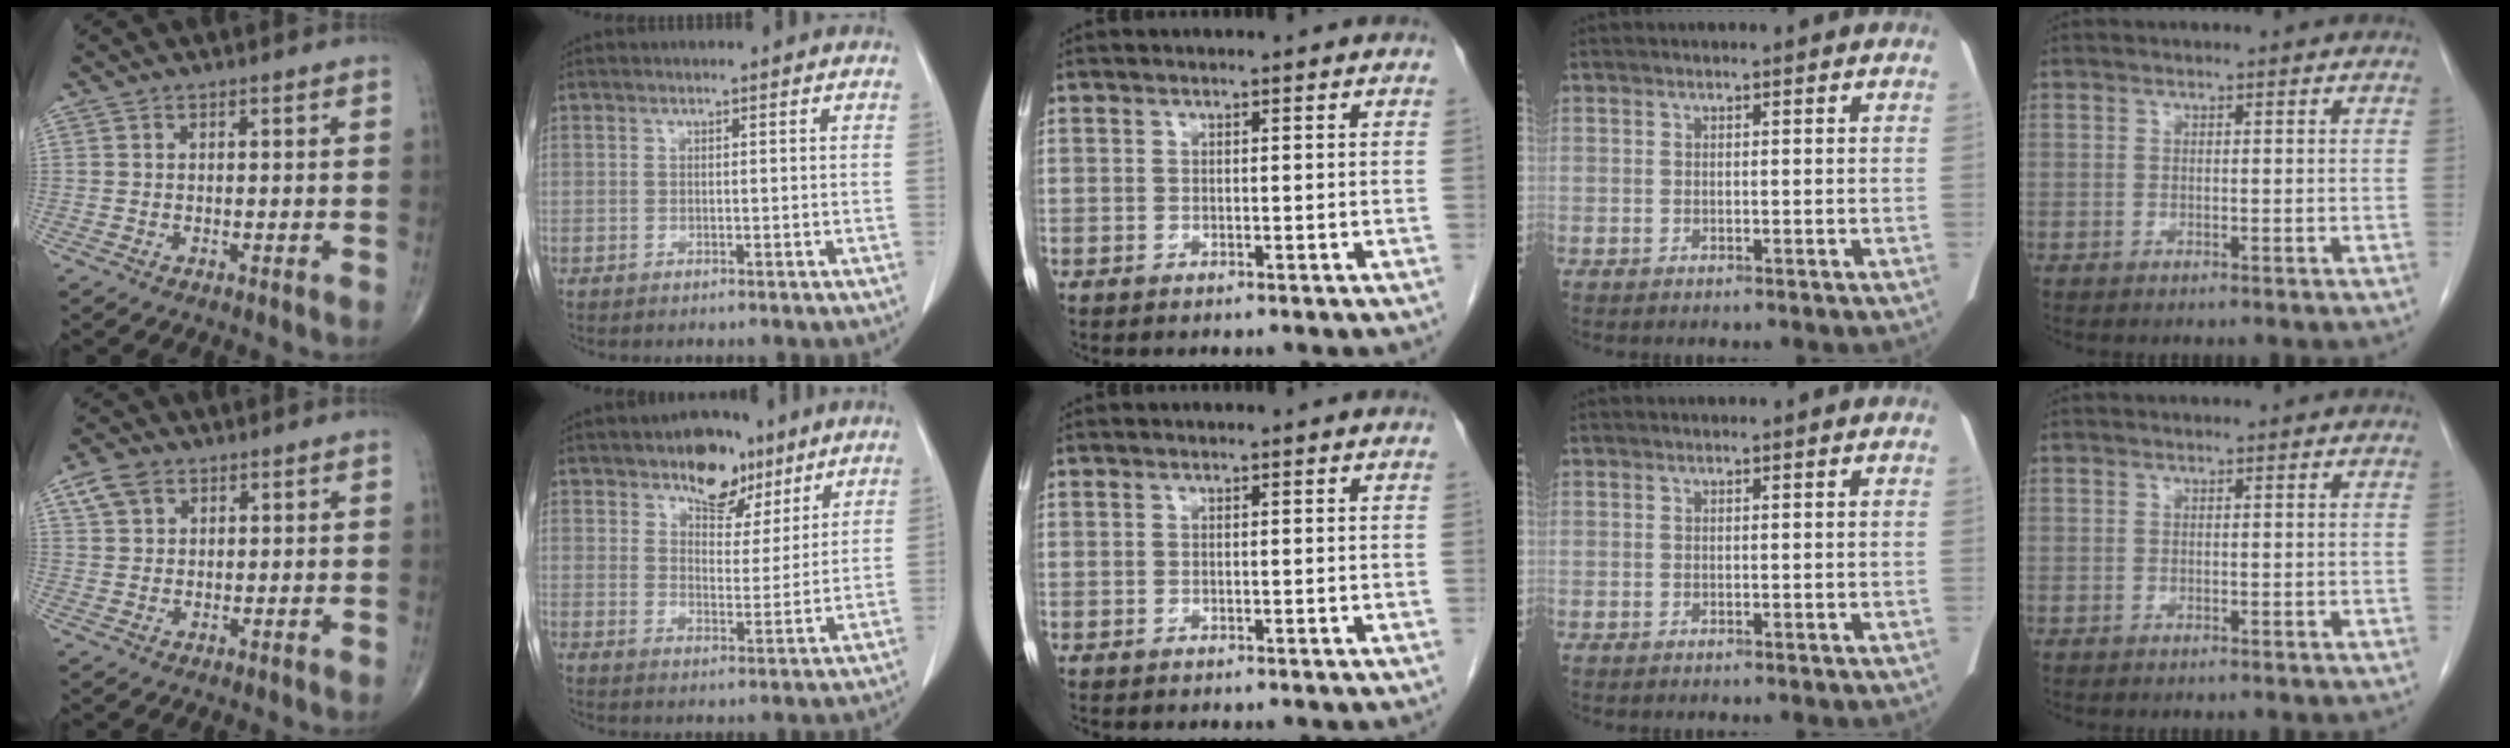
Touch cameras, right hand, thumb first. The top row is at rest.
{"thumb": {"total": 4.8, "force": [2.4, 3.3, 2.5], "torque": [-0.039, 0.003, 0.049]}, "index": {"total": 8.5, "force": [5.8, 4.6, 4.2], "torque": [-0.052, 0.004, 0.091]}, "middle": {"total": 0.6, "force": [-0.5, 0.1, 0.2], "torque": [-0.004, 0.000, -0.009]}}